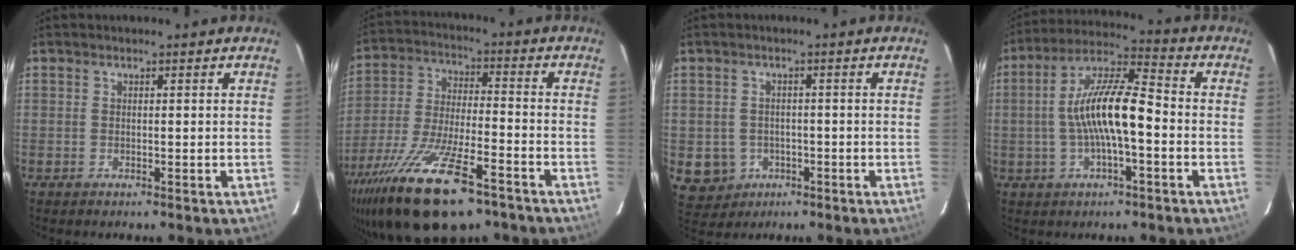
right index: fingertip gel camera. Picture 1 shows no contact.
{"total": 22.8, "force": [-15.0, 7.4, 15.5], "torque": [-0.315, -0.056, -0.259]}
{"total": 6.2, "force": [-1.9, 5.7, 1.4], "torque": [-0.046, 0.008, -0.013]}
{"total": 12.3, "force": [-2.0, 2.9, 11.8], "torque": [-0.225, 0.015, -0.038]}